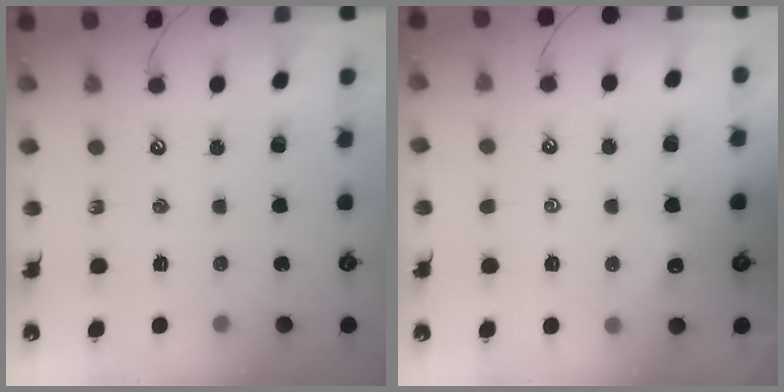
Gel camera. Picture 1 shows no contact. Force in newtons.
{"total": 1.2, "press": 1.1, "slide": 0.4}